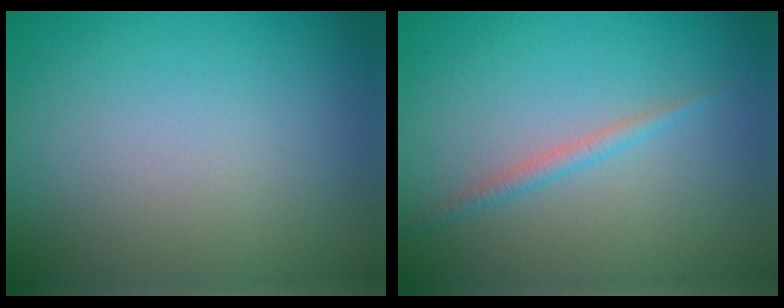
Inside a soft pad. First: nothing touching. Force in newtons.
{"total": 1.2, "press": 1.2, "slide": 0.0}